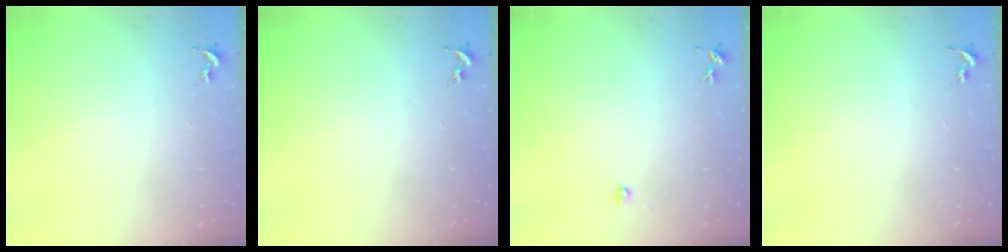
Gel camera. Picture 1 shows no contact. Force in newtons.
{"total": 0.0}
{"total": 3.0, "press": 3.0, "slide": 0.4}
{"total": 0.0}